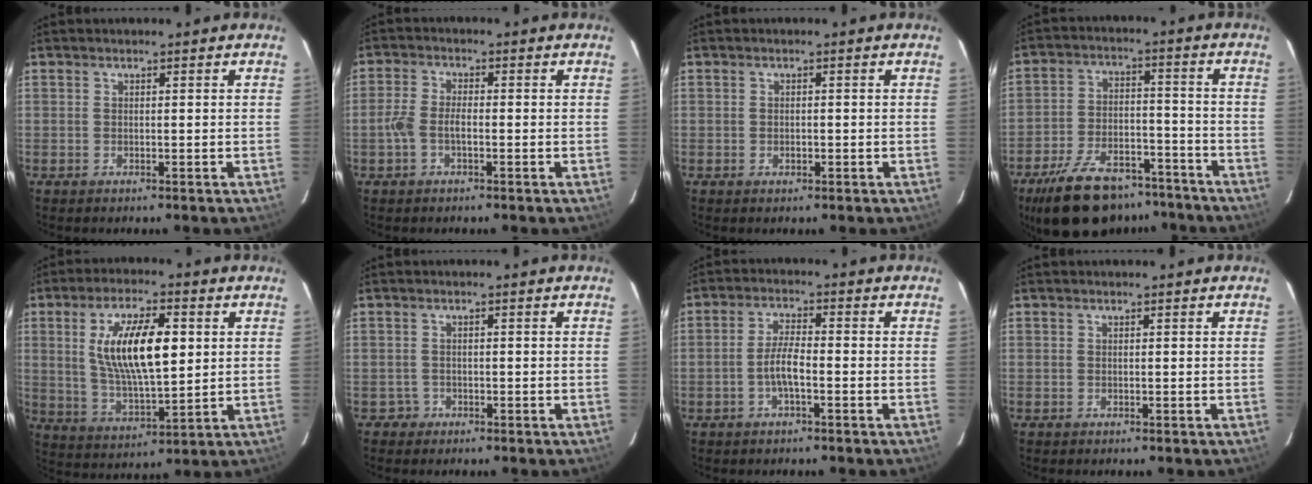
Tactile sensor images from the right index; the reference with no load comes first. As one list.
[{"total": 4.1, "force": [-1.3, 1.9, 3.4], "torque": [-0.078, 0.006, -0.027]}, {"total": 1.0, "force": [-0.3, 0.9, 0.4], "torque": [-0.005, 0.000, -0.004]}, {"total": 19.7, "force": [-15.0, 8.8, 9.3], "torque": [-0.192, 0.007, -0.218]}, {"total": 14.9, "force": [3.1, 5.2, 13.6], "torque": [-0.250, 0.002, 0.063]}, {"total": 1.6, "force": [-0.9, 1.3, -0.3], "torque": [0.004, 0.007, -0.014]}, {"total": 4.3, "force": [-1.7, 1.0, 3.8], "torque": [-0.080, 0.005, -0.032]}, {"total": 0.0}]